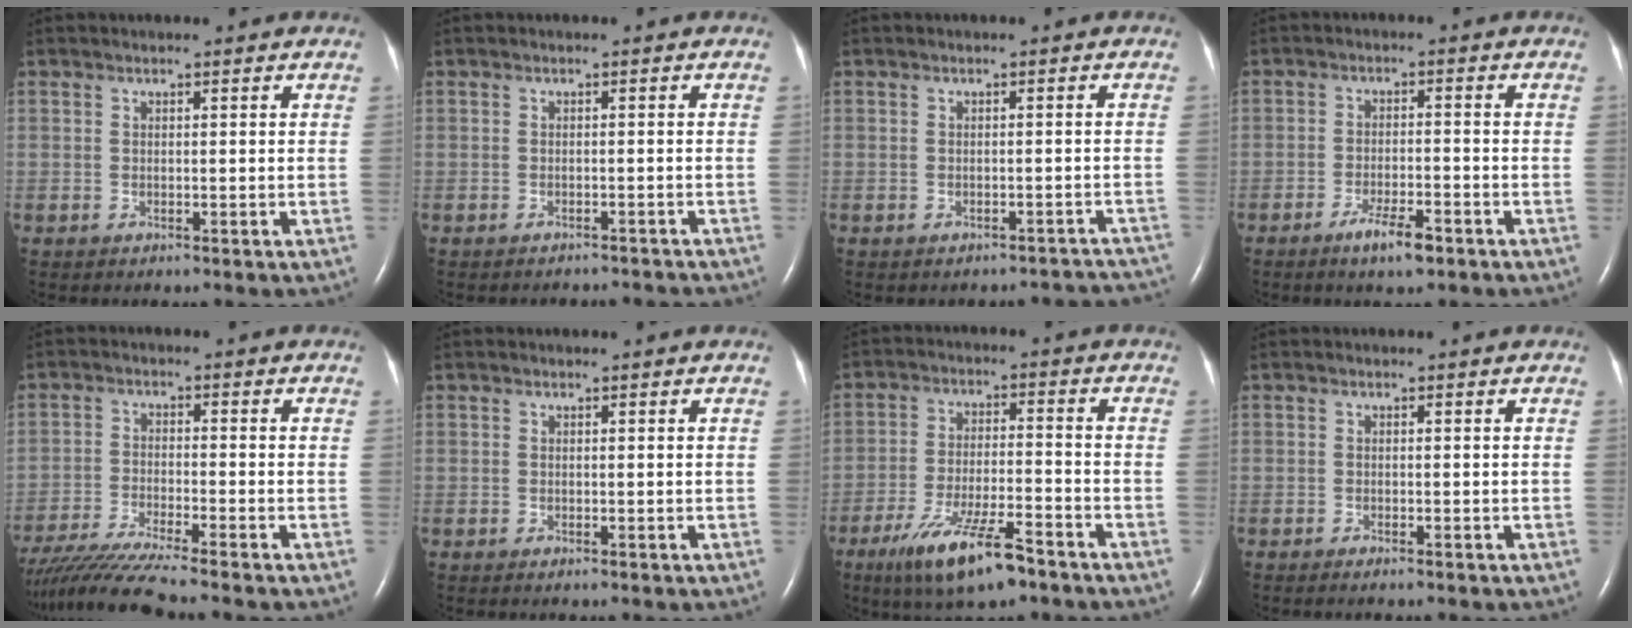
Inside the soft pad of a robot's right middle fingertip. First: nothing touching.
{"total": 5.1, "force": [-4.9, 1.3, 0.6], "torque": [-0.001, -0.002, -0.050]}
{"total": 7.0, "force": [-6.4, 2.6, 0.8], "torque": [0.006, 0.021, -0.057]}
{"total": 4.6, "force": [-3.1, 0.9, 3.3], "torque": [-0.068, -0.004, -0.053]}
{"total": 10.0, "force": [-8.7, -1.9, 4.5], "torque": [-0.079, -0.030, -0.154]}
{"total": 0.0}
{"total": 11.5, "force": [-7.7, 1.9, 8.3], "torque": [-0.163, -0.022, -0.132]}
{"total": 0.9, "force": [-0.8, 0.0, 0.5], "torque": [-0.012, -0.002, -0.010]}